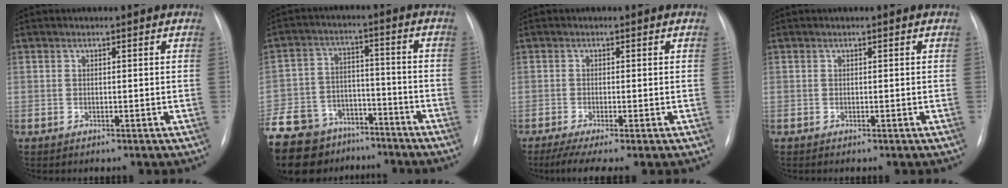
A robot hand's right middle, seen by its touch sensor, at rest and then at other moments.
{"total": 21.7, "force": [-16.1, 11.8, 8.4], "torque": [-0.243, -0.010, -0.256]}
{"total": 4.9, "force": [-3.3, 0.3, 3.5], "torque": [-0.062, -0.016, -0.055]}
{"total": 0.0}